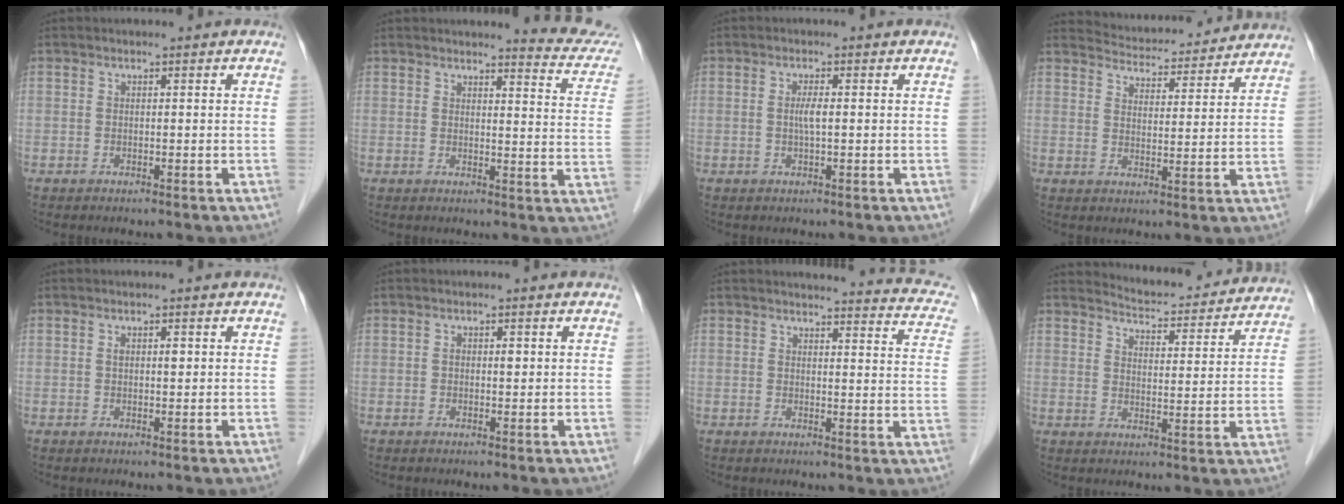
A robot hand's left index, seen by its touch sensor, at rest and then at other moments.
{"total": 8.9, "force": [8.8, 0.3, 1.3], "torque": [-0.005, -0.065, 0.075]}
{"total": 1.8, "force": [-0.1, 0.1, 1.8], "torque": [-0.036, -0.003, -0.003]}
{"total": 13.8, "force": [13.4, 2.4, 2.5], "torque": [-0.028, 0.007, 0.170]}
{"total": 1.3, "force": [0.2, 0.6, 1.2], "torque": [-0.022, 0.003, 0.003]}
{"total": 1.1, "force": [0.0, 0.6, 1.0], "torque": [-0.016, -0.001, -0.001]}
{"total": 14.8, "force": [13.8, 2.7, 4.5], "torque": [-0.024, -0.051, 0.120]}
{"total": 14.5, "force": [14.1, 2.1, 2.5], "torque": [-0.026, -0.022, 0.166]}